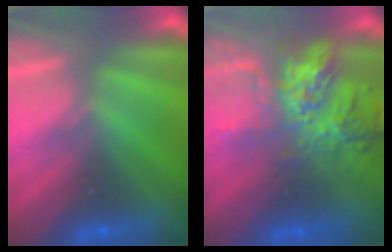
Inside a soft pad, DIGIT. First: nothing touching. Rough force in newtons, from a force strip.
{"total": 7.5}